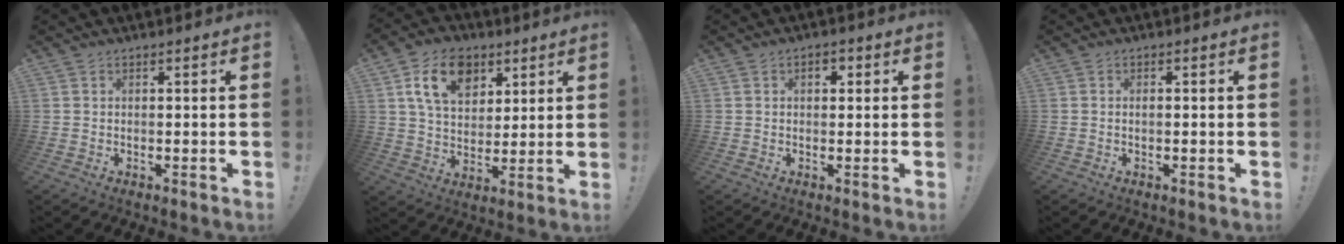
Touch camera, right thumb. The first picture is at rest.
{"total": 14.8, "force": [6.7, 10.1, 8.4], "torque": [-0.137, -0.014, 0.128]}
{"total": 2.3, "force": [0.4, 1.5, 1.8], "torque": [-0.013, -0.002, 0.000]}
{"total": 0.9, "force": [-0.3, 0.1, 0.9], "torque": [-0.020, 0.003, -0.005]}